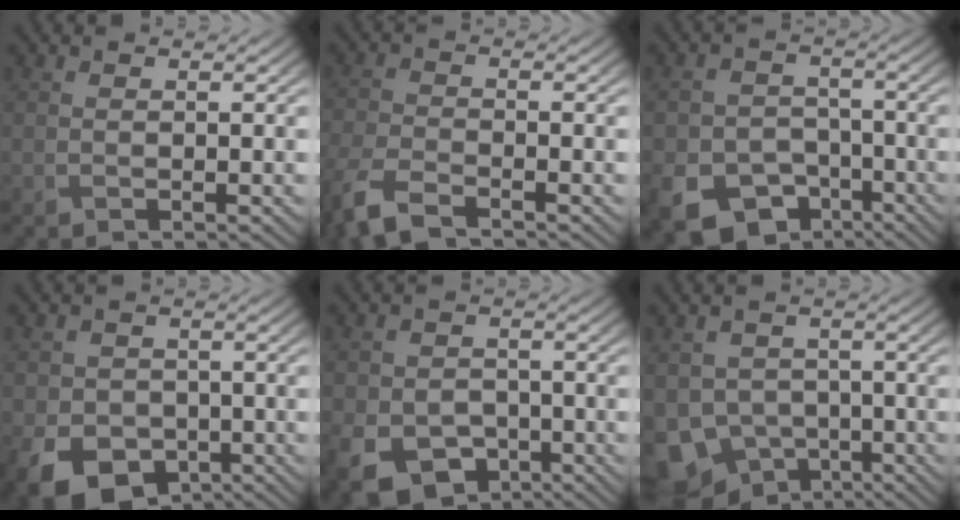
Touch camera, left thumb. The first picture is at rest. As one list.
[{"total": 5.4, "force": [-4.2, 1.6, 3.0], "torque": [-0.071, -0.013, -0.094]}, {"total": 11.8, "force": [-7.0, 8.5, 4.3], "torque": [-0.096, -0.046, -0.113]}, {"total": 8.6, "force": [-3.8, 6.6, 4.0], "torque": [-0.081, -0.033, -0.067]}, {"total": 8.8, "force": [-4.2, 6.5, 4.2], "torque": [-0.090, -0.033, -0.075]}, {"total": 9.0, "force": [-4.2, 7.0, 3.7], "torque": [-0.092, -0.030, -0.083]}]